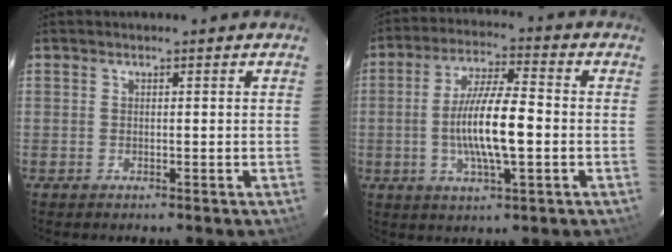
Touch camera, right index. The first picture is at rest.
{"total": 11.6, "force": [-1.8, 2.5, 11.2], "torque": [-0.214, -0.002, -0.034]}